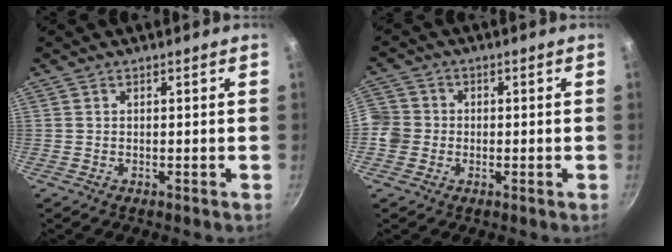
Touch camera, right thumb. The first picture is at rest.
{"total": 6.1, "force": [-1.2, 5.6, 2.0], "torque": [-0.019, 0.014, -0.036]}